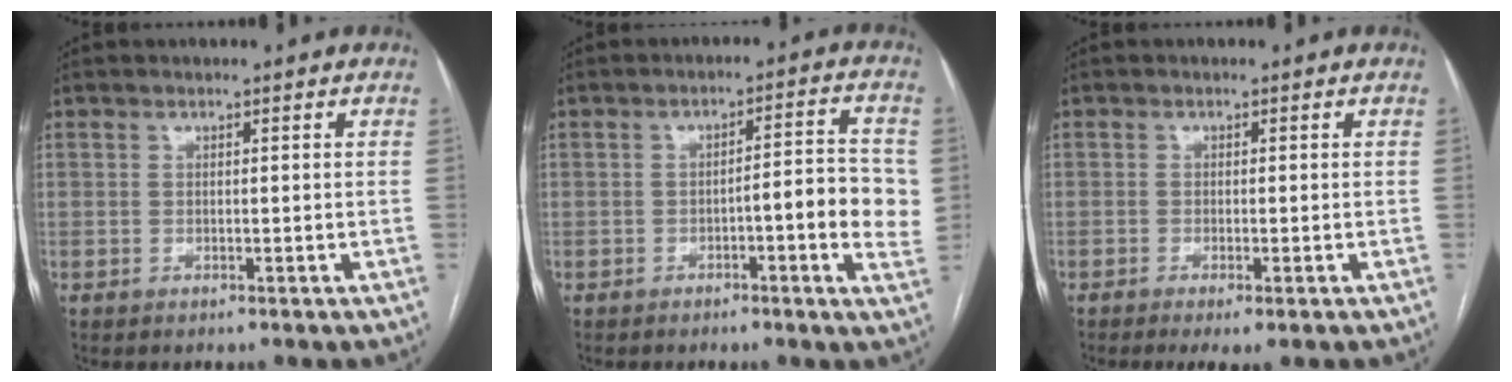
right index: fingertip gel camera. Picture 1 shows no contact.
{"total": 8.1, "force": [-1.3, 1.5, 7.8], "torque": [-0.091, 0.016, -0.020]}
{"total": 2.9, "force": [-1.8, 0.3, 2.3], "torque": [-0.031, -0.008, -0.027]}